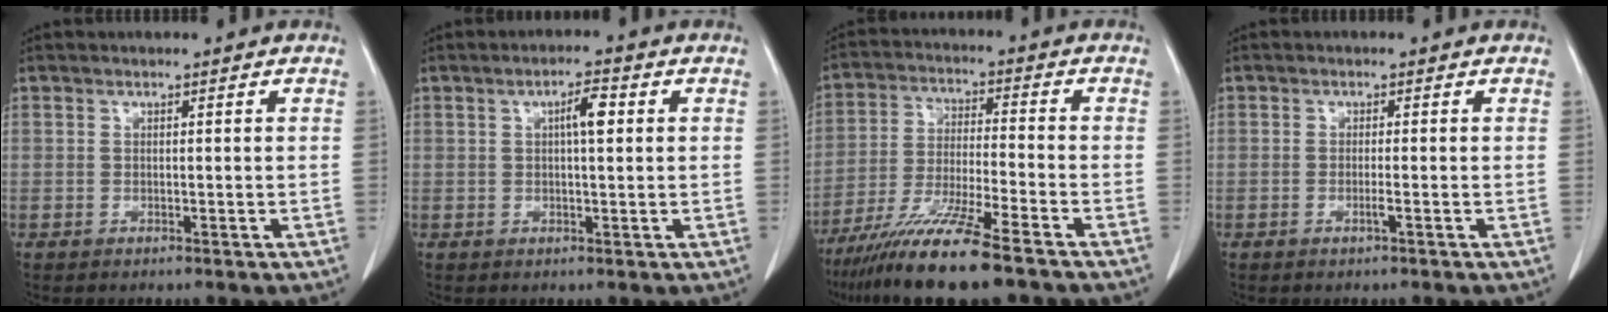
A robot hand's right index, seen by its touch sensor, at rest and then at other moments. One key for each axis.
{"total": 3.6, "fx": 0.9, "fy": 0.7, "fz": 3.4, "tx": -0.057, "ty": 0.006, "tz": 0.013}
{"total": 13.7, "fx": -10.1, "fy": 0.1, "fz": 9.2, "tx": -0.176, "ty": -0.042, "tz": -0.179}
{"total": 1.0, "fx": -0.4, "fy": -0.2, "fz": 0.9, "tx": -0.016, "ty": 0.001, "tz": -0.006}